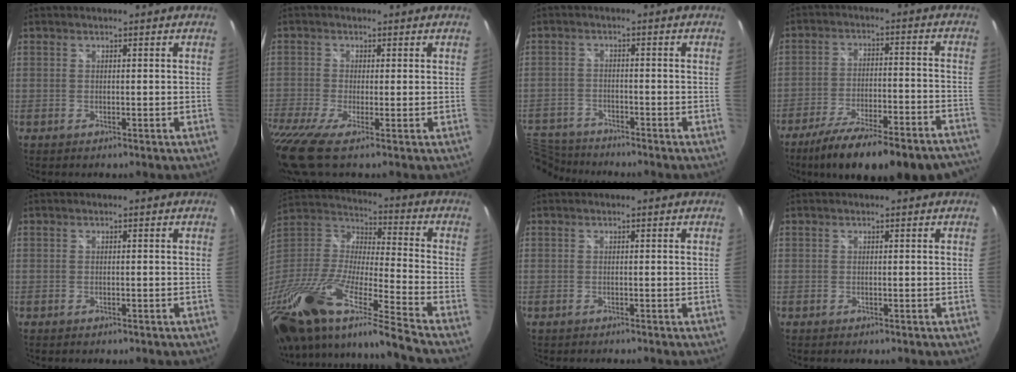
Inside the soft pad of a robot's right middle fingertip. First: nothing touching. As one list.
[{"total": 8.7, "force": [-5.0, 0.6, 7.0], "torque": [-0.164, -0.044, -0.100]}, {"total": 10.3, "force": [-9.2, 3.6, 2.7], "torque": [-0.093, -0.003, -0.169]}, {"total": 25.8, "force": [-21.7, 4.8, 13.1], "torque": [-0.216, -0.045, -0.303]}, {"total": 1.3, "force": [-0.9, 0.6, 0.6], "torque": [-0.011, -0.004, -0.011]}, {"total": 31.3, "force": [-21.7, 3.5, 22.2], "torque": [-0.375, -0.065, -0.382]}, {"total": 0.5, "force": [-0.5, 0.1, 0.1], "torque": [-0.001, -0.001, -0.008]}, {"total": 0.0}]